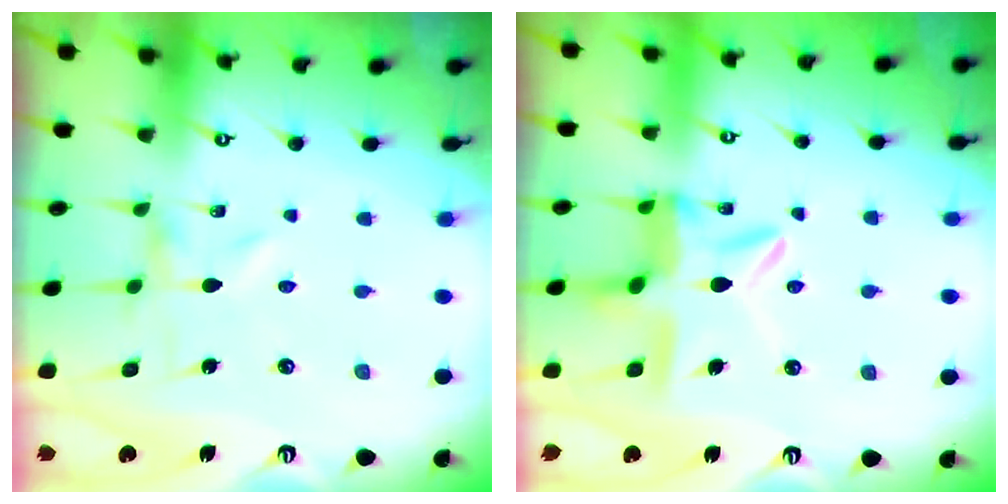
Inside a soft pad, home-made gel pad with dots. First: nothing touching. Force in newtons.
{"total": 13.7, "press": 13.6, "slide": 1.3}